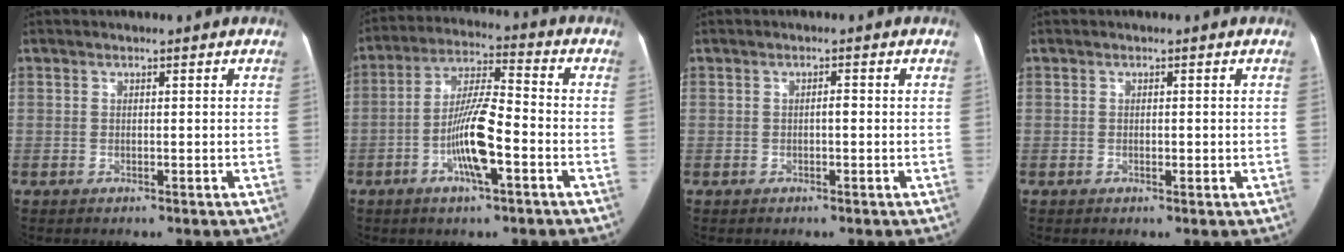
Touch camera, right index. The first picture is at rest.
{"total": 10.7, "force": [-3.7, 1.7, 9.9], "torque": [-0.193, 0.009, -0.068]}
{"total": 1.0, "force": [-0.2, 0.4, 0.9], "torque": [-0.013, 0.003, -0.004]}
{"total": 0.9, "force": [-0.2, 0.5, 0.8], "torque": [-0.014, 0.000, -0.003]}